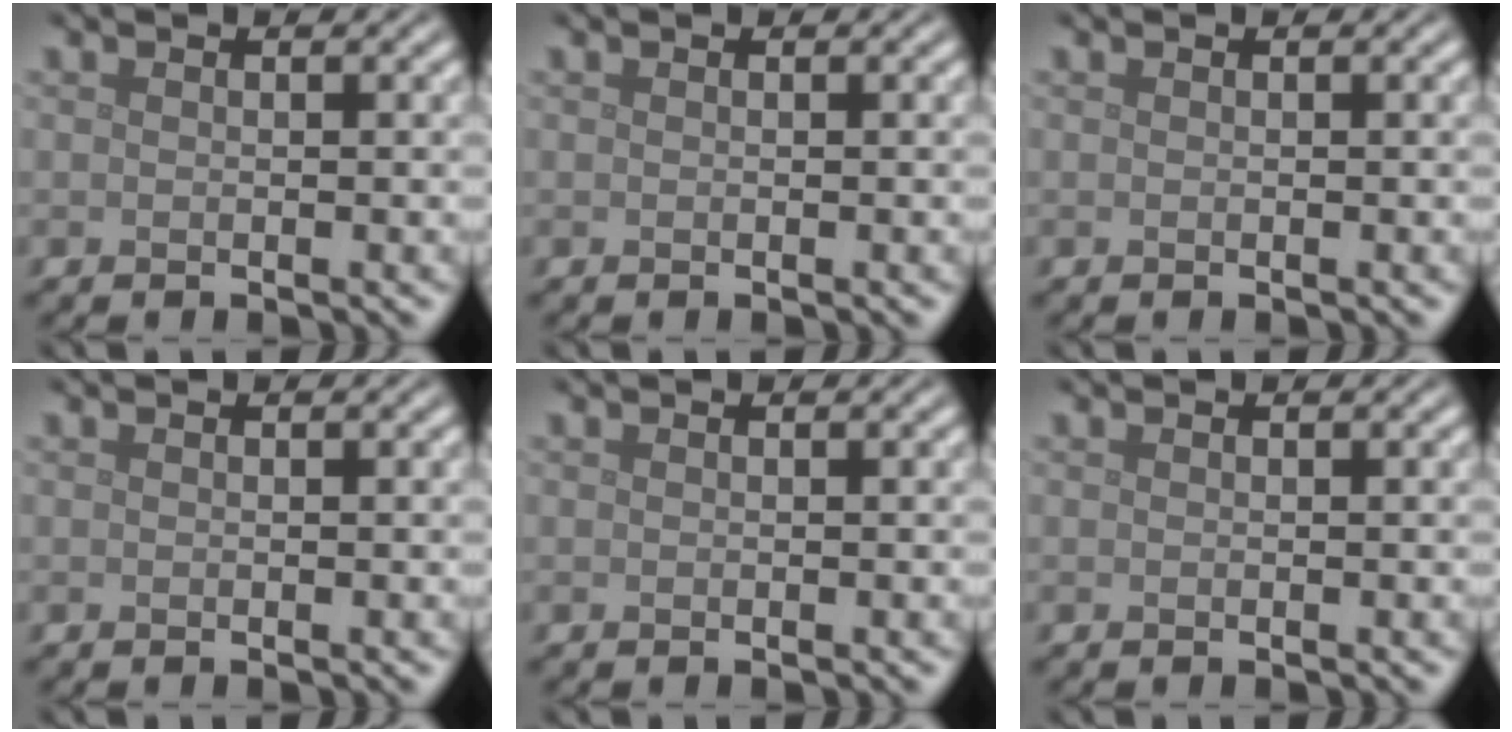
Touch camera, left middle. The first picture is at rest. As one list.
[{"total": 0.0}, {"total": 0.0}, {"total": 0.0}, {"total": 0.0}, {"total": 0.0}]